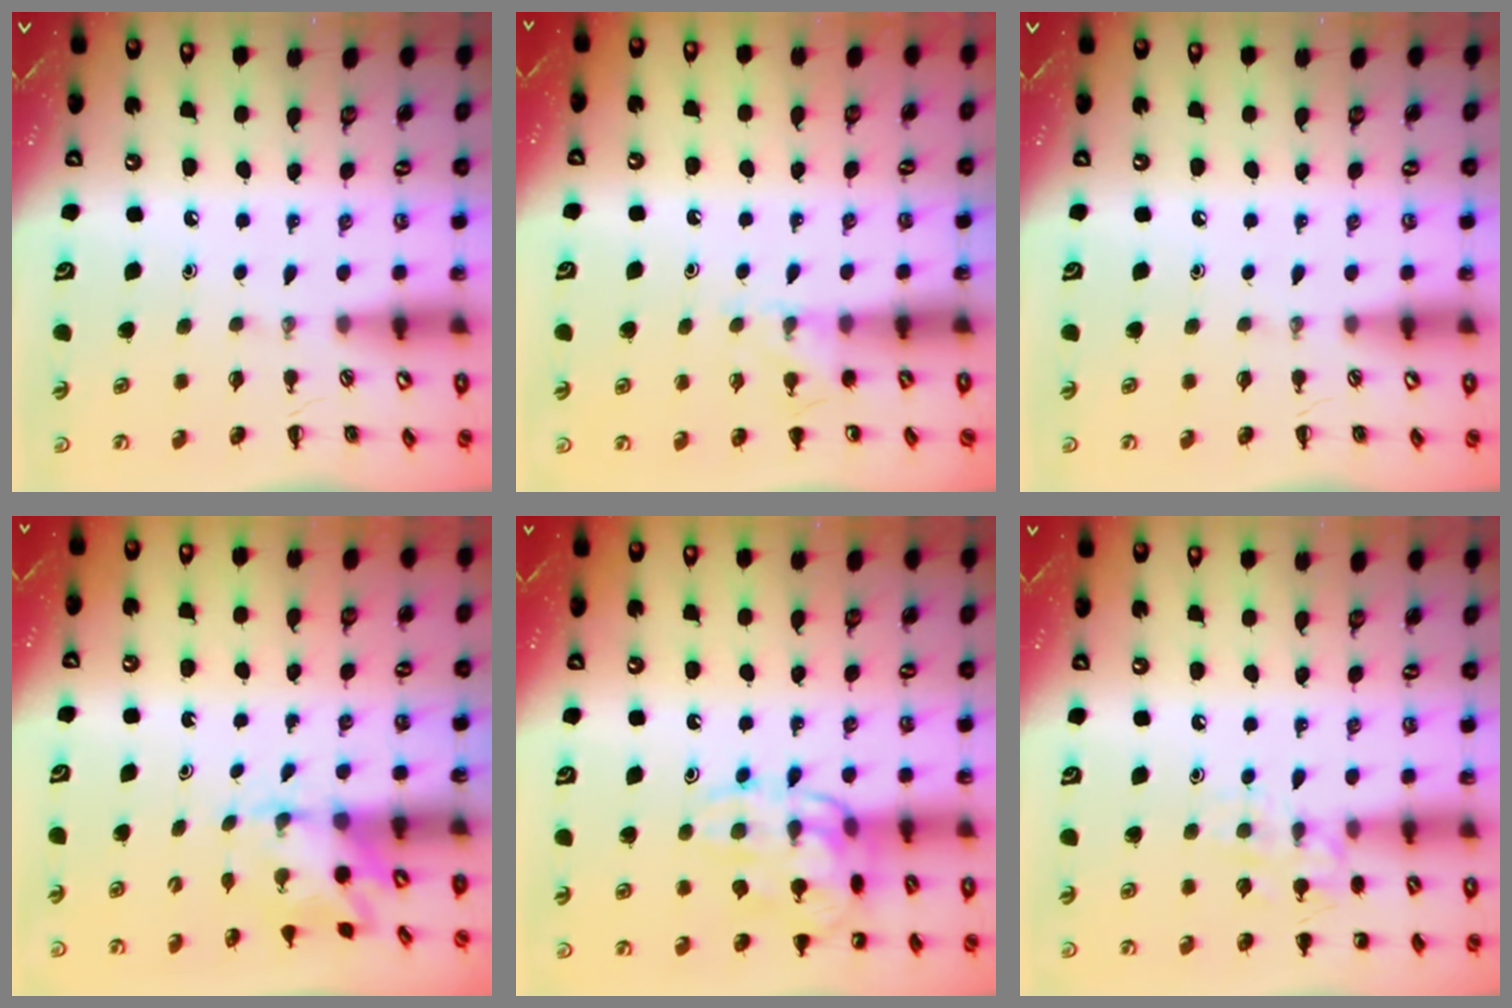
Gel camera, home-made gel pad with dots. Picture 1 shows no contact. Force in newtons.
{"total": 7.5, "press": 7.3, "slide": 1.9}
{"total": 0.0}
{"total": 2.6, "press": 2.4, "slide": 1.1}
{"total": 15.8, "press": 15.7, "slide": 0.6}
{"total": 10.3, "press": 10.2, "slide": 1.4}